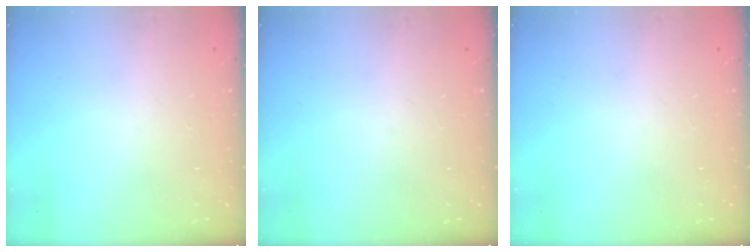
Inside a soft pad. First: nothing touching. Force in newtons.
{"total": 0.0}
{"total": 0.0}